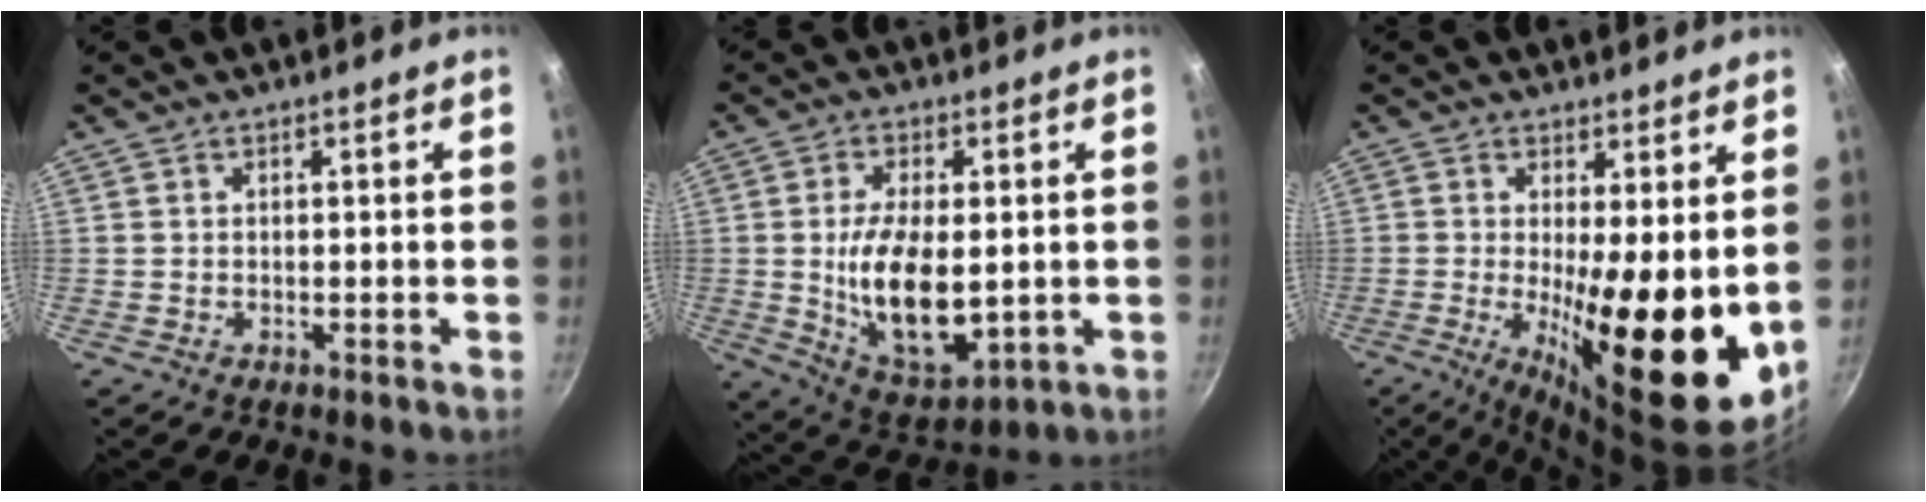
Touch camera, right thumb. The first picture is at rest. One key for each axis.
{"total": 15.3, "fx": -0.3, "fy": 7.8, "fz": 13.2, "tx": -0.224, "ty": -0.013, "tz": 0.010}
{"total": 17.1, "fx": -0.1, "fy": 4.6, "fz": 16.5, "tx": -0.236, "ty": -0.031, "tz": 0.005}